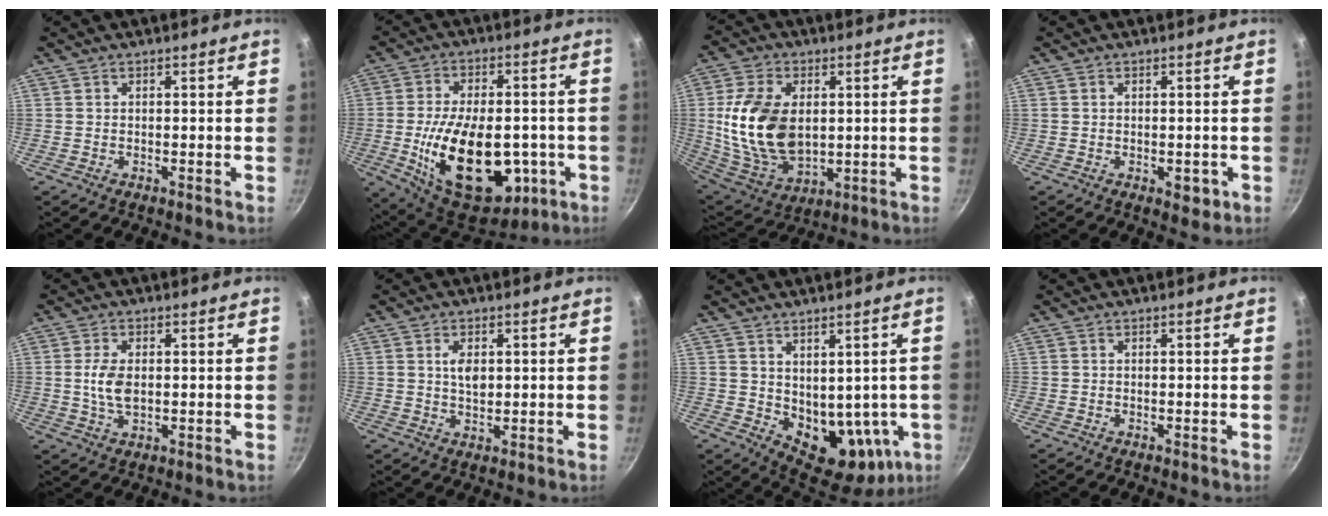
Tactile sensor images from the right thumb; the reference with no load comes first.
{"total": 24.6, "force": [-5.4, 14.0, 19.5], "torque": [-0.303, 0.008, -0.065]}
{"total": 18.2, "force": [1.6, 11.7, 13.9], "torque": [-0.250, -0.016, 0.043]}
{"total": 3.0, "force": [-0.9, 1.8, 2.3], "torque": [-0.014, 0.006, -0.007]}
{"total": 5.3, "force": [0.2, 3.0, 4.4], "torque": [-0.086, -0.002, 0.004]}
{"total": 3.9, "force": [0.8, 2.3, 3.1], "torque": [-0.042, -0.006, 0.014]}
{"total": 13.9, "force": [0.5, 9.1, 10.5], "torque": [-0.112, -0.024, 0.040]}
{"total": 0.0}